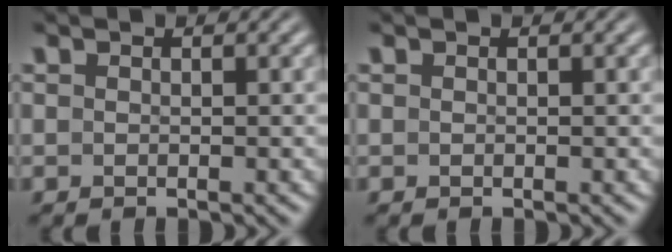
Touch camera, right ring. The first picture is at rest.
{"total": 0.0}